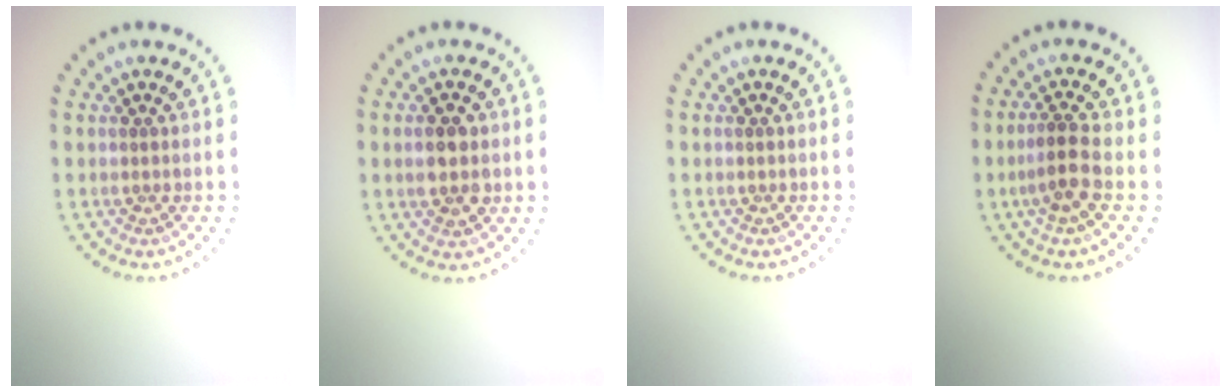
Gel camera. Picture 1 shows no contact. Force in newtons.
{"total": 2.8, "press": 2.8, "slide": 0.1}
{"total": 0.0}
{"total": 2.3, "press": 1.9, "slide": 1.3}